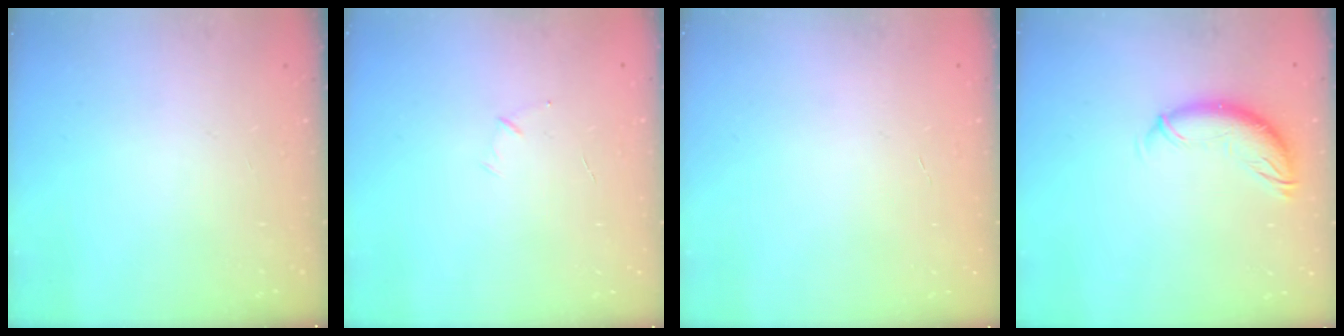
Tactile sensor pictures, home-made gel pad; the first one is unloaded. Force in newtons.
{"total": 4.0, "press": 3.8, "slide": 1.0}
{"total": 0.5, "press": 0.5, "slide": 0.1}
{"total": 11.0, "press": 10.9, "slide": 1.6}